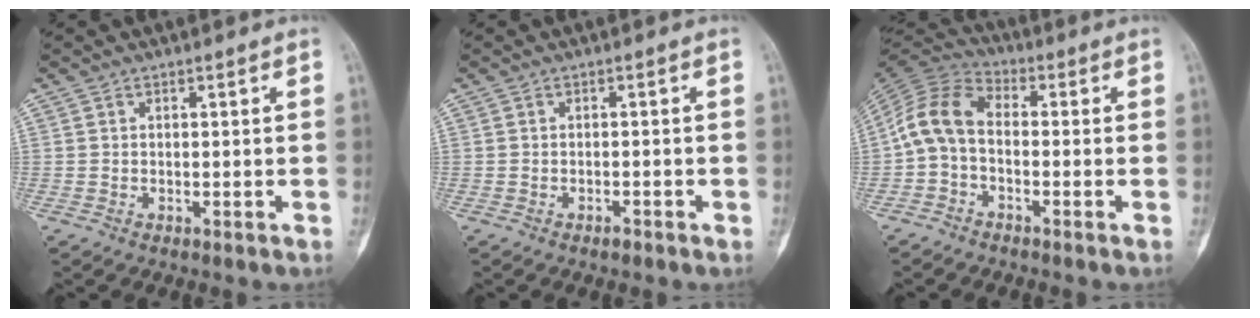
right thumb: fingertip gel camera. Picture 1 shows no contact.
{"total": 1.2, "force": [-0.9, 0.6, 0.5], "torque": [-0.007, 0.005, -0.015]}
{"total": 8.7, "force": [-1.4, 5.9, 6.2], "torque": [-0.115, 0.028, -0.044]}